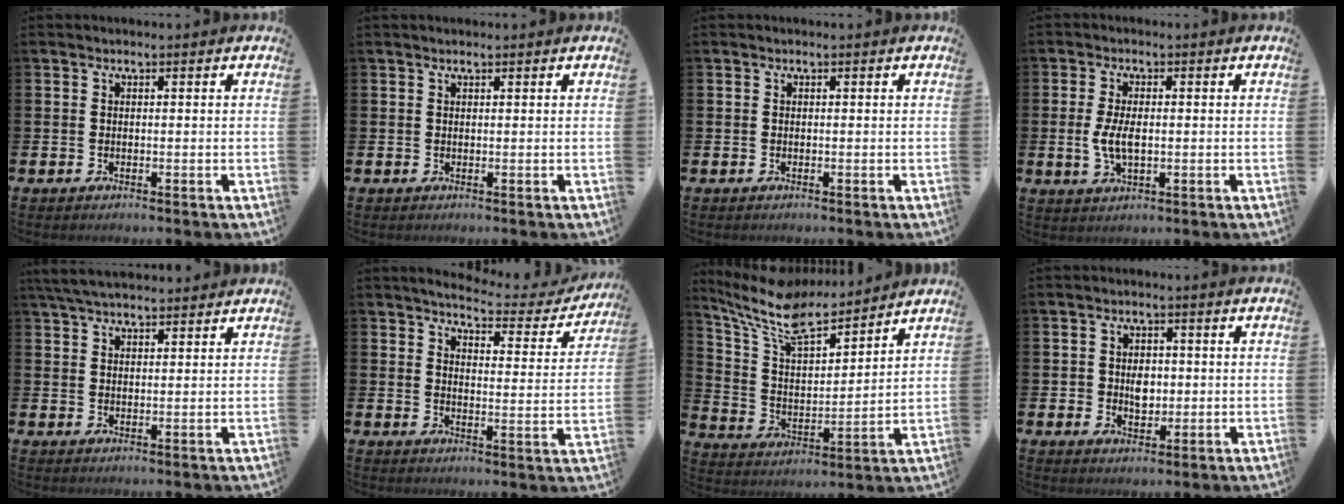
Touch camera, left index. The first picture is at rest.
{"total": 0.7, "force": [0.6, 0.1, 0.2], "torque": [0.000, 0.000, 0.010]}
{"total": 0.0}
{"total": 4.2, "force": [0.0, 2.0, 3.7], "torque": [-0.073, 0.002, -0.004]}
{"total": 4.7, "force": [4.3, 1.0, 1.6], "torque": [-0.043, -0.007, 0.082]}
{"total": 4.2, "force": [3.9, 0.8, 1.2], "torque": [-0.028, -0.036, 0.058]}
{"total": 9.6, "force": [8.6, 2.4, 3.6], "torque": [-0.111, -0.054, 0.151]}
{"total": 3.3, "force": [0.0, 2.6, 2.0], "torque": [-0.017, -0.001, -0.009]}